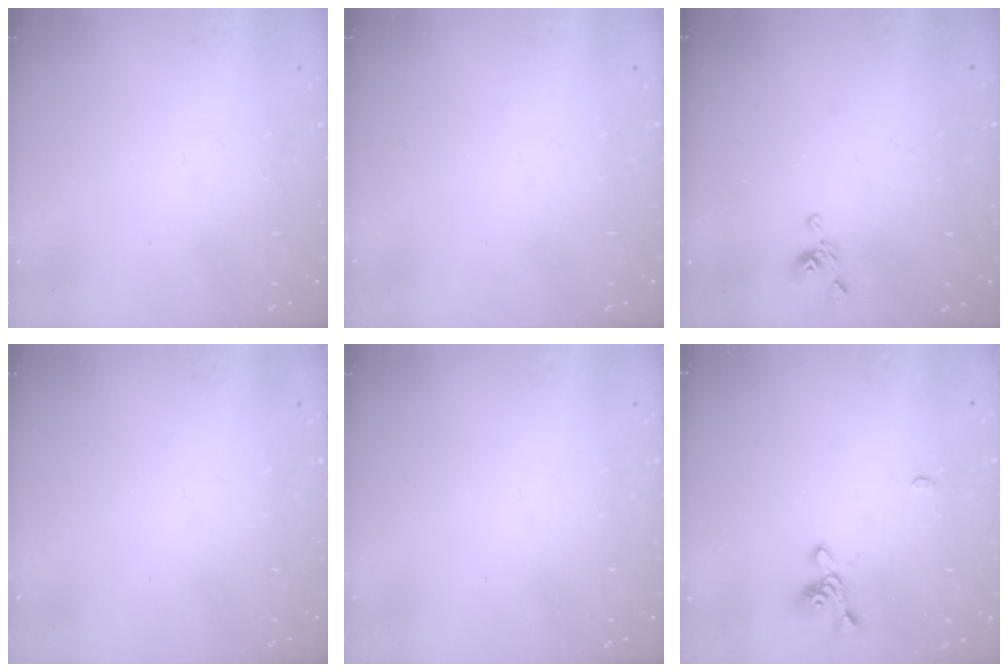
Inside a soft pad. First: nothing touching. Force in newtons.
{"total": 0.0}
{"total": 5.6, "press": 5.6, "slide": 0.2}
{"total": 0.0}
{"total": 0.0}
{"total": 1.5, "press": 1.1, "slide": 1.0}